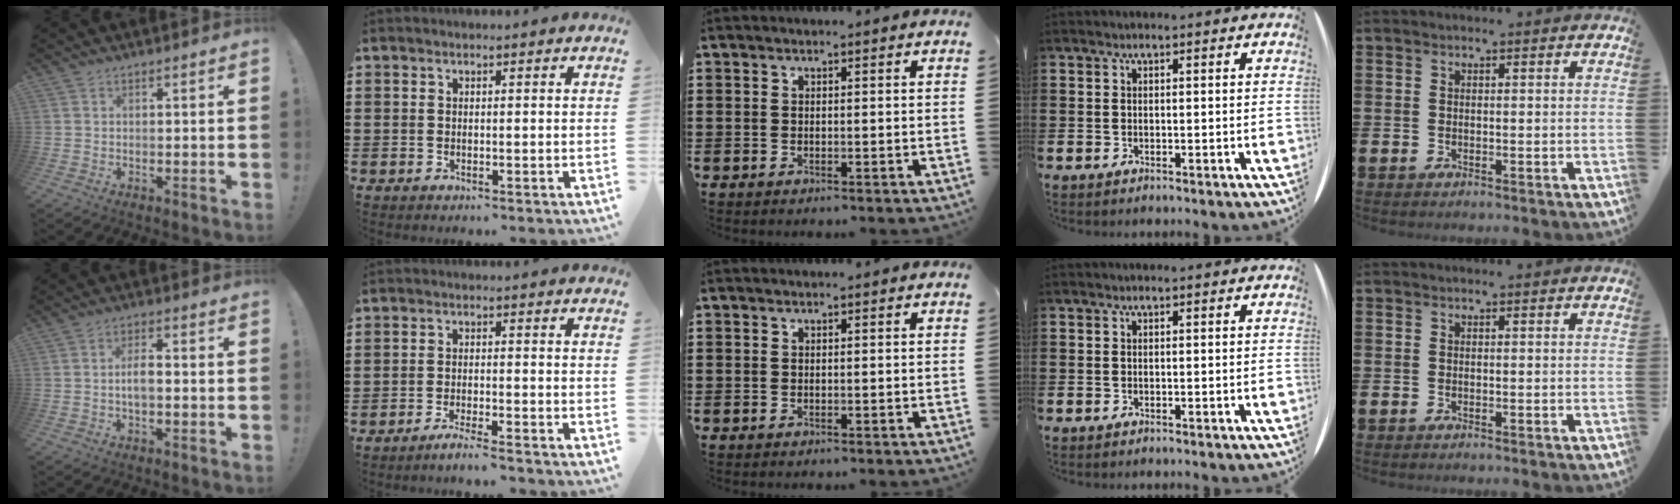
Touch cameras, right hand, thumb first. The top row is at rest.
{"thumb": {"total": 4.7, "force": [-0.8, 1.8, 4.2], "torque": [-0.090, 0.005, -0.021]}, "index": {"total": 2.8, "force": [-2.5, -0.5, 1.1], "torque": [-0.017, 0.000, -0.047]}}